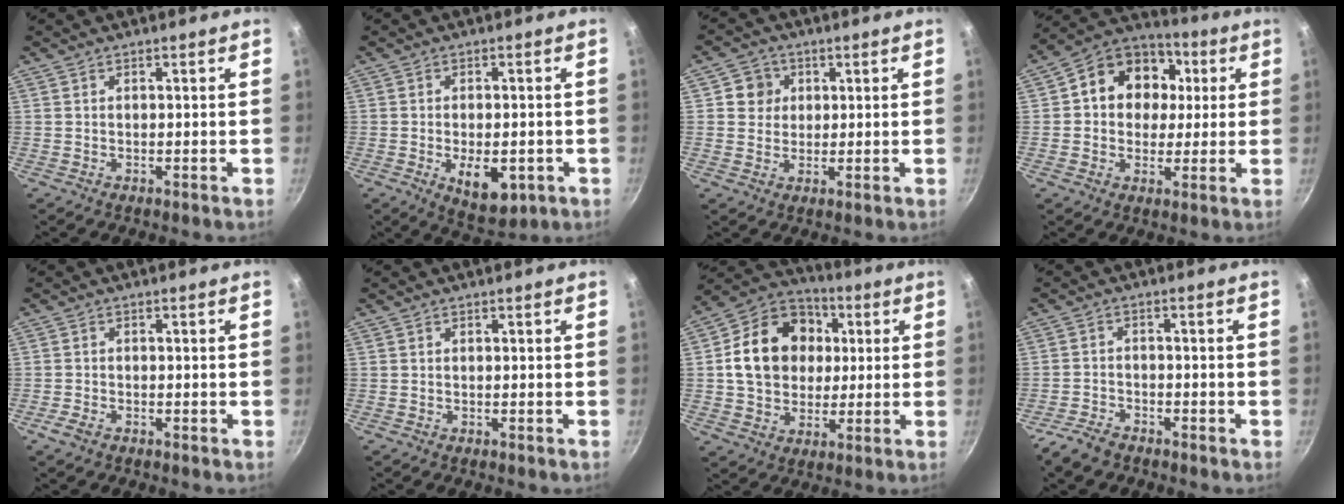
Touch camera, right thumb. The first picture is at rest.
{"total": 8.8, "force": [-2.5, 4.7, 7.0], "torque": [-0.078, -0.002, -0.023]}
{"total": 4.9, "force": [1.3, 4.7, 1.0], "torque": [0.022, 0.002, 0.013]}
{"total": 14.8, "force": [2.6, 12.3, 7.8], "torque": [-0.095, 0.022, 0.024]}
{"total": 2.3, "force": [-1.4, 1.2, 1.4], "torque": [-0.030, 0.008, -0.028]}
{"total": 0.0}
{"total": 17.5, "force": [2.6, 14.1, 10.0], "torque": [-0.143, 0.024, 0.038]}
{"total": 4.7, "force": [-3.7, 2.2, 1.9], "torque": [-0.042, 0.028, -0.071]}